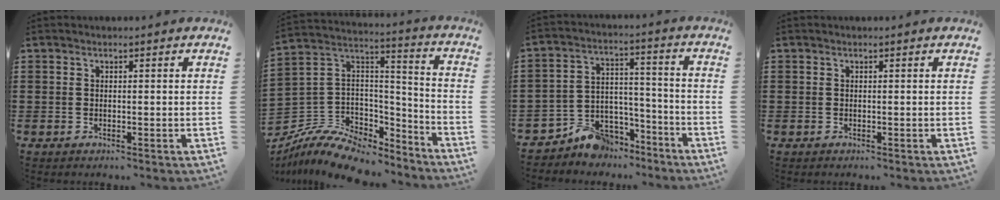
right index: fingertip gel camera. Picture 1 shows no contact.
{"total": 9.2, "force": [-7.5, 4.6, 2.6], "torque": [-0.071, 0.009, -0.146]}
{"total": 7.5, "force": [-6.5, 3.7, 1.1], "torque": [-0.029, 0.028, -0.124]}
{"total": 0.0}